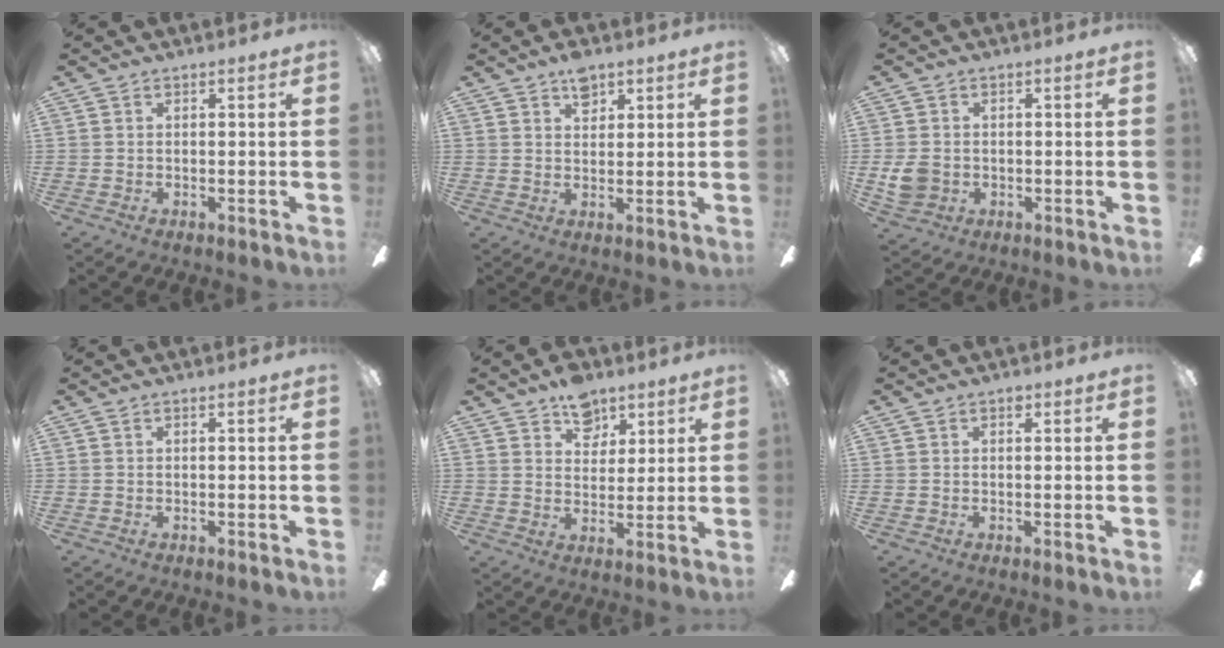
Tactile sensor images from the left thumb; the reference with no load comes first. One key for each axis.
{"total": 5.0, "fx": 3.3, "fy": 2.8, "fz": 2.4, "tx": -0.023, "ty": -0.013, "tz": 0.056}
{"total": 5.6, "fx": -0.4, "fy": 4.8, "fz": 2.7, "tx": -0.054, "ty": 0.008, "tz": -0.004}
{"total": 0.0}
{"total": 8.2, "fx": 5.6, "fy": 5.2, "fz": 2.8, "tx": -0.026, "ty": -0.026, "tz": 0.100}
{"total": 0.9, "fx": 0.5, "fy": 0.6, "fz": 0.4, "tx": -0.008, "ty": 0.003, "tz": 0.009}